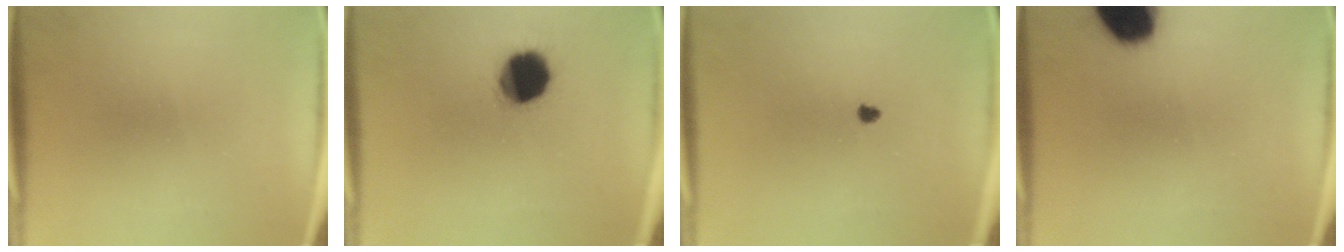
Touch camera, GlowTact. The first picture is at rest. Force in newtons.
{"total": 12.9}
{"total": 1.0}
{"total": 14.9}